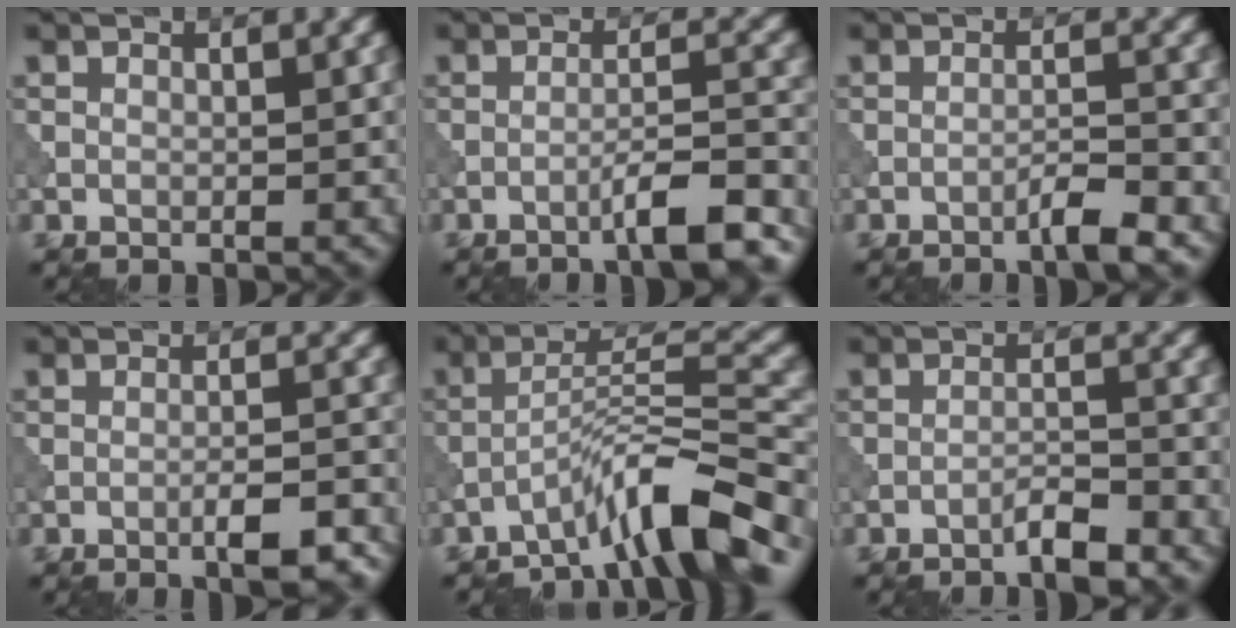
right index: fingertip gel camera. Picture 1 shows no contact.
{"total": 5.8, "force": [-3.8, 0.8, 4.3], "torque": [-0.058, 0.015, -0.065]}
{"total": 2.5, "force": [-1.7, 0.0, 1.8], "torque": [-0.029, 0.010, -0.036]}
{"total": 4.4, "force": [-2.4, 0.8, 3.5], "torque": [-0.057, 0.006, -0.037]}
{"total": 7.4, "force": [-5.5, 0.9, 4.9], "torque": [-0.077, 0.018, -0.097]}
{"total": 2.5, "force": [-2.0, 0.2, 1.6], "torque": [-0.025, 0.010, -0.038]}